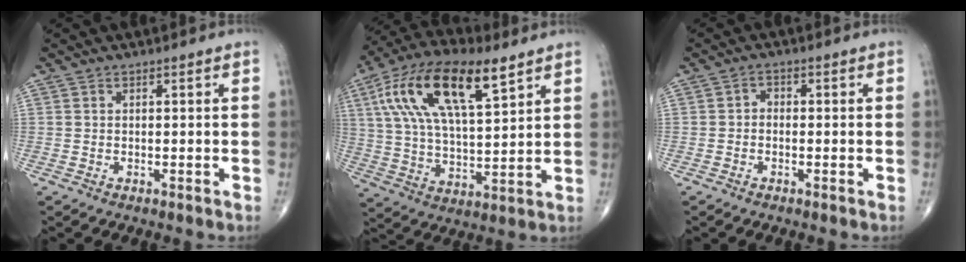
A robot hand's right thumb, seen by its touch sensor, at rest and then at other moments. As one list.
[{"total": 20.3, "force": [9.1, 7.8, 16.4], "torque": [-0.304, -0.007, 0.164]}, {"total": 1.6, "force": [-0.4, 1.2, 0.9], "torque": [-0.003, 0.007, -0.013]}]